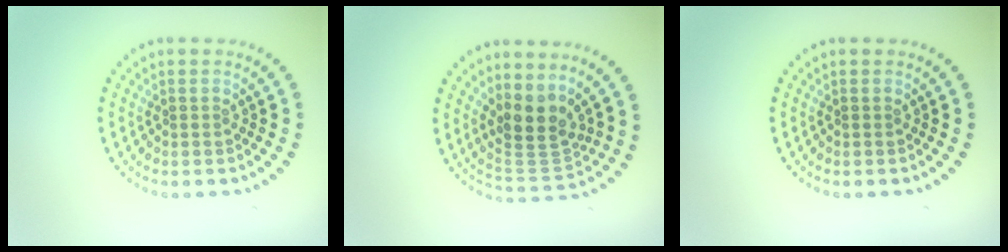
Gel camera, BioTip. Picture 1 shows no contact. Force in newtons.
{"total": 3.7, "press": 3.0, "slide": 2.1}
{"total": 0.0}